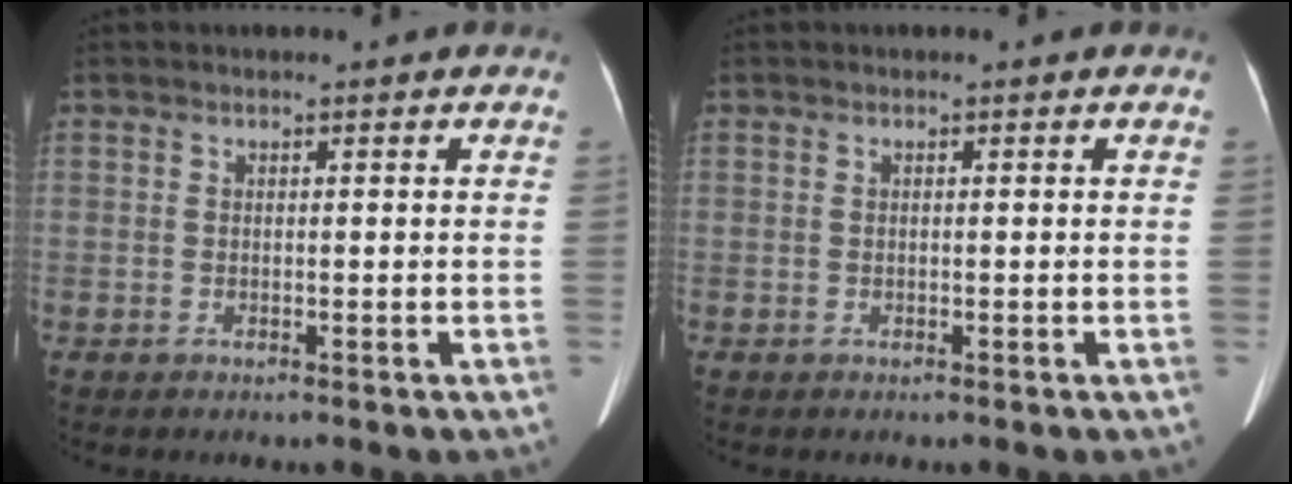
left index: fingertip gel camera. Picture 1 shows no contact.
{"total": 0.0}